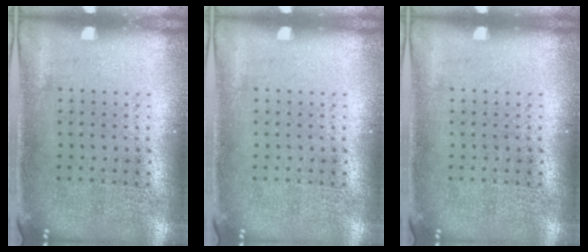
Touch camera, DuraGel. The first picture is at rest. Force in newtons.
{"total": 0.0}
{"total": 0.0}